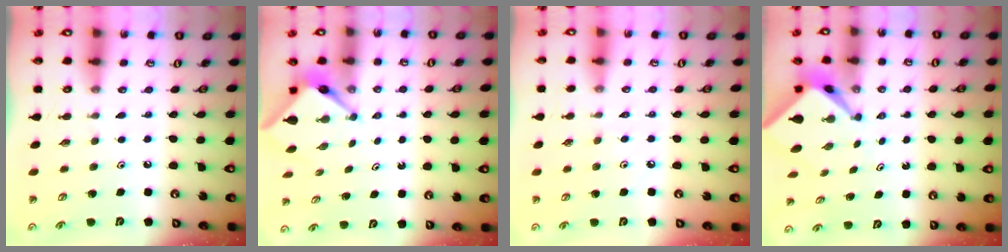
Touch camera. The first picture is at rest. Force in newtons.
{"total": 3.9, "press": 3.9, "slide": 0.2}
{"total": 2.9, "press": 2.9, "slide": 0.6}
{"total": 2.7, "press": 2.7, "slide": 0.2}